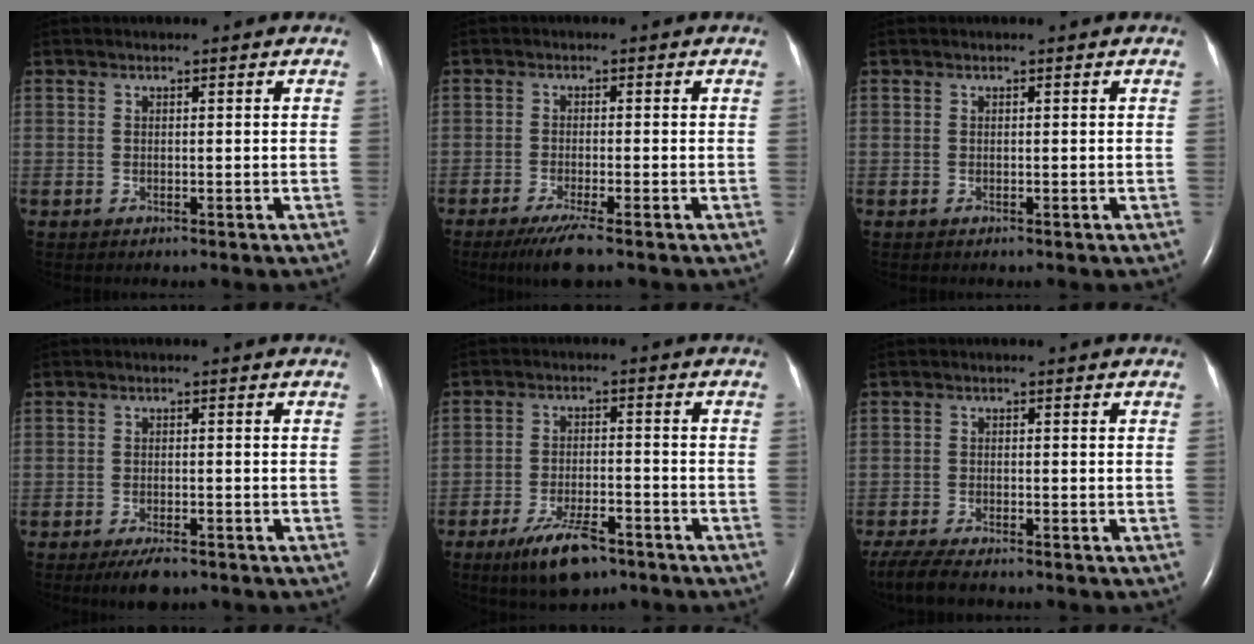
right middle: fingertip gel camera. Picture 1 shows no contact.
{"total": 4.8, "force": [-3.4, 0.0, 3.4], "torque": [-0.068, -0.015, -0.061]}
{"total": 0.0}
{"total": 4.0, "force": [-2.9, 1.2, 2.4], "torque": [-0.046, -0.005, -0.043]}
{"total": 8.3, "force": [-5.7, 2.7, 5.4], "torque": [-0.106, -0.008, -0.094]}
{"total": 6.4, "force": [-5.3, 1.2, 3.3], "torque": [-0.063, -0.017, -0.090]}